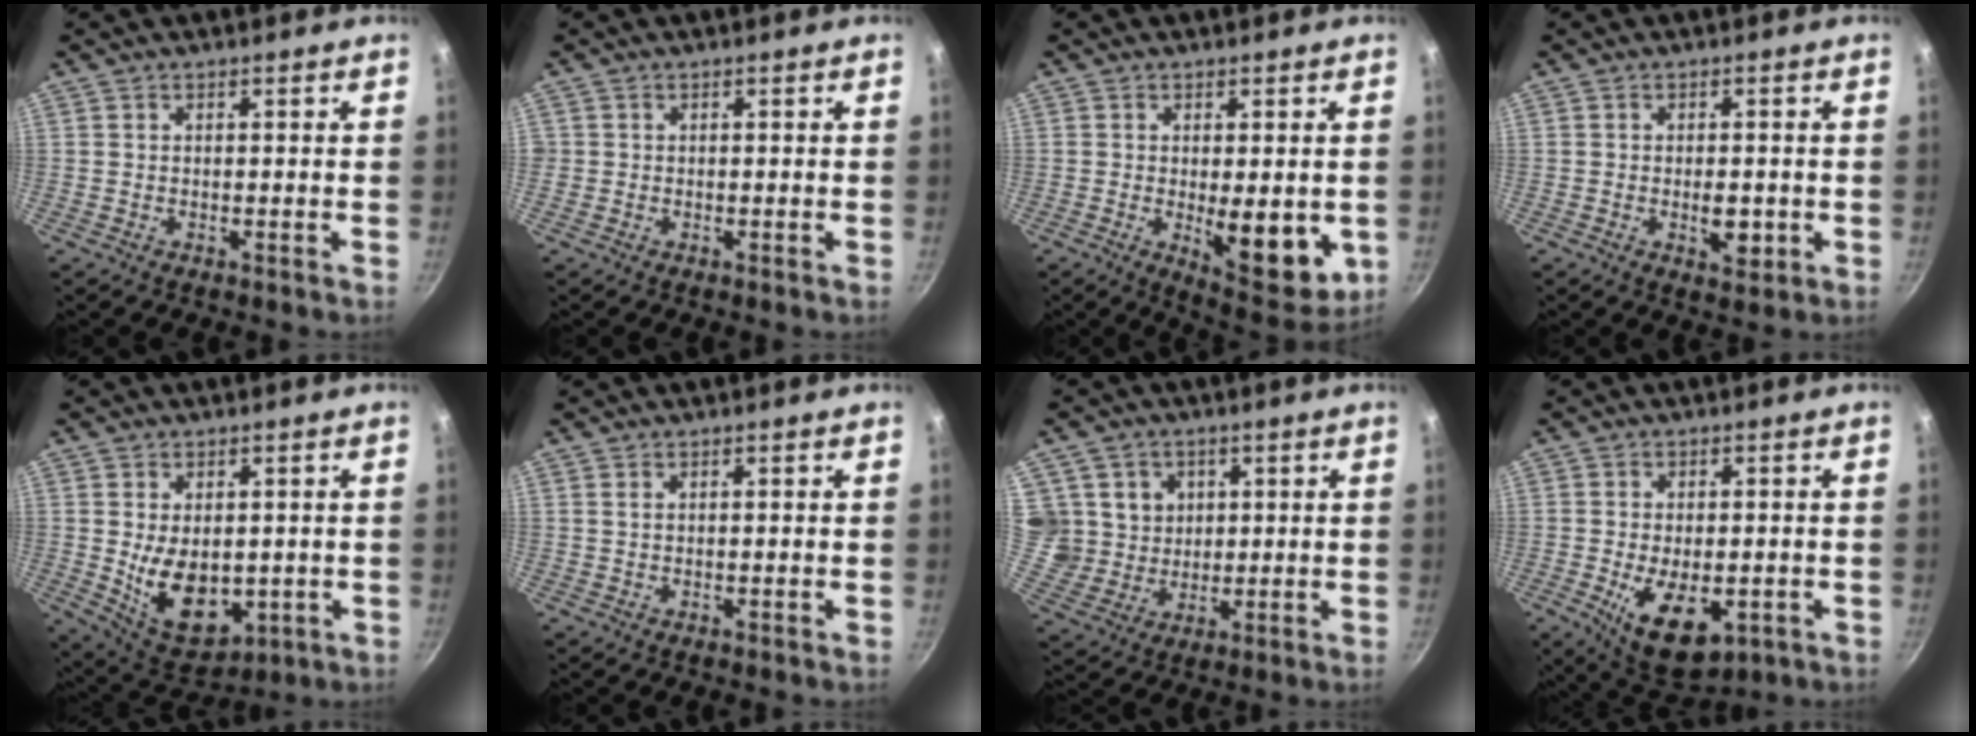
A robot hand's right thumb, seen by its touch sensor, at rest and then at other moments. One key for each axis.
{"total": 0.8, "fx": -0.1, "fy": 0.8, "fz": 0.1, "tx": 0.002, "ty": 0.002, "tz": -0.003}
{"total": 12.2, "fx": -1.5, "fy": 4.9, "fz": 11.0, "tx": -0.113, "ty": -0.017, "tz": -0.008}
{"total": 4.4, "fx": -0.9, "fy": 2.2, "fz": 3.7, "tx": -0.043, "ty": -0.001, "tz": -0.010}
{"total": 12.2, "fx": -0.5, "fy": 7.9, "fz": 9.2, "tx": -0.122, "ty": -0.022, "tz": 0.018}
{"total": 0.8, "fx": 0.3, "fy": 0.5, "fz": 0.6, "tx": -0.010, "ty": 0.001, "tz": 0.006}
{"total": 9.5, "fx": 2.6, "fy": 8.7, "fz": 2.7, "tx": -0.020, "ty": -0.015, "tz": 0.054}
{"total": 11.5, "fx": -3.2, "fy": 6.2, "fz": 9.1, "tx": -0.120, "ty": -0.005, "tz": -0.035}